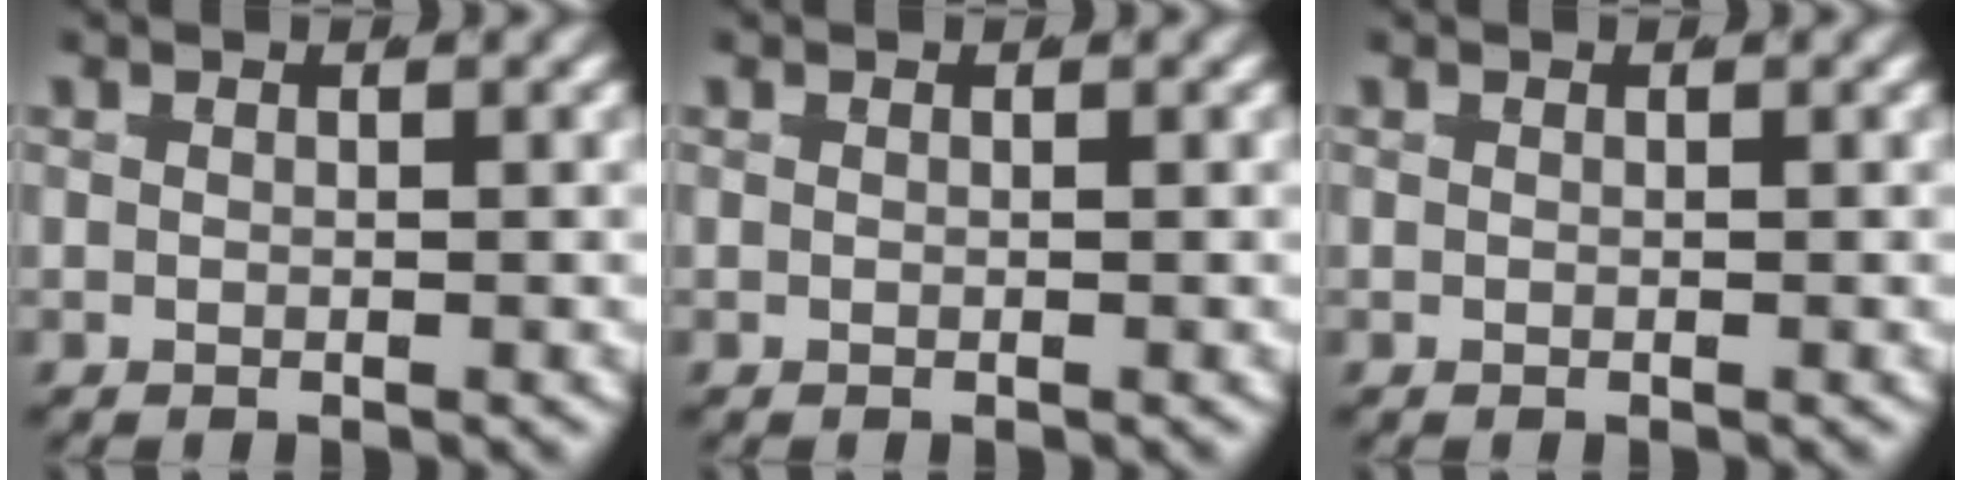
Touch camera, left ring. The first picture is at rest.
{"total": 0.0}
{"total": 0.0}